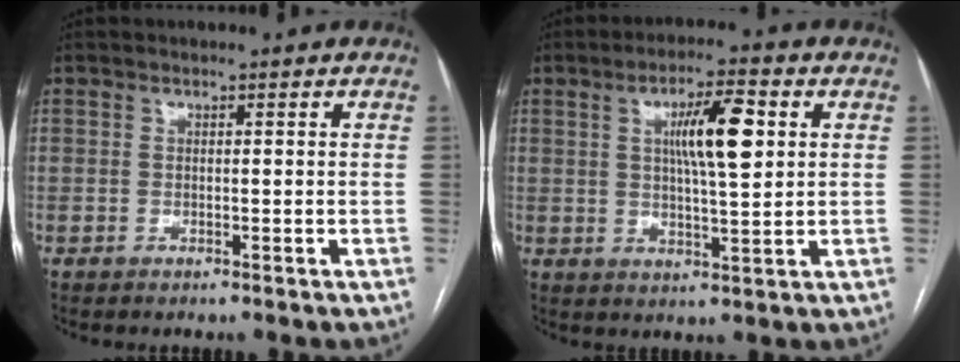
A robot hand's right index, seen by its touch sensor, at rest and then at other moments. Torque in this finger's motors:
{"motor_torque": [0.38, 0.10, 0.22, 0.11]}